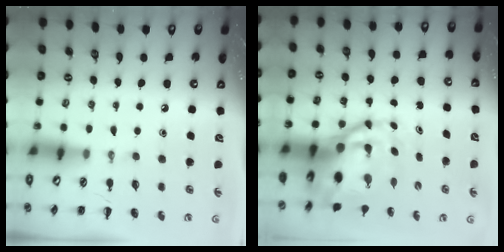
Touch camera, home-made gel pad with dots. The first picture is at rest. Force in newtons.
{"total": 11.5, "press": 11.1, "slide": 3.2}